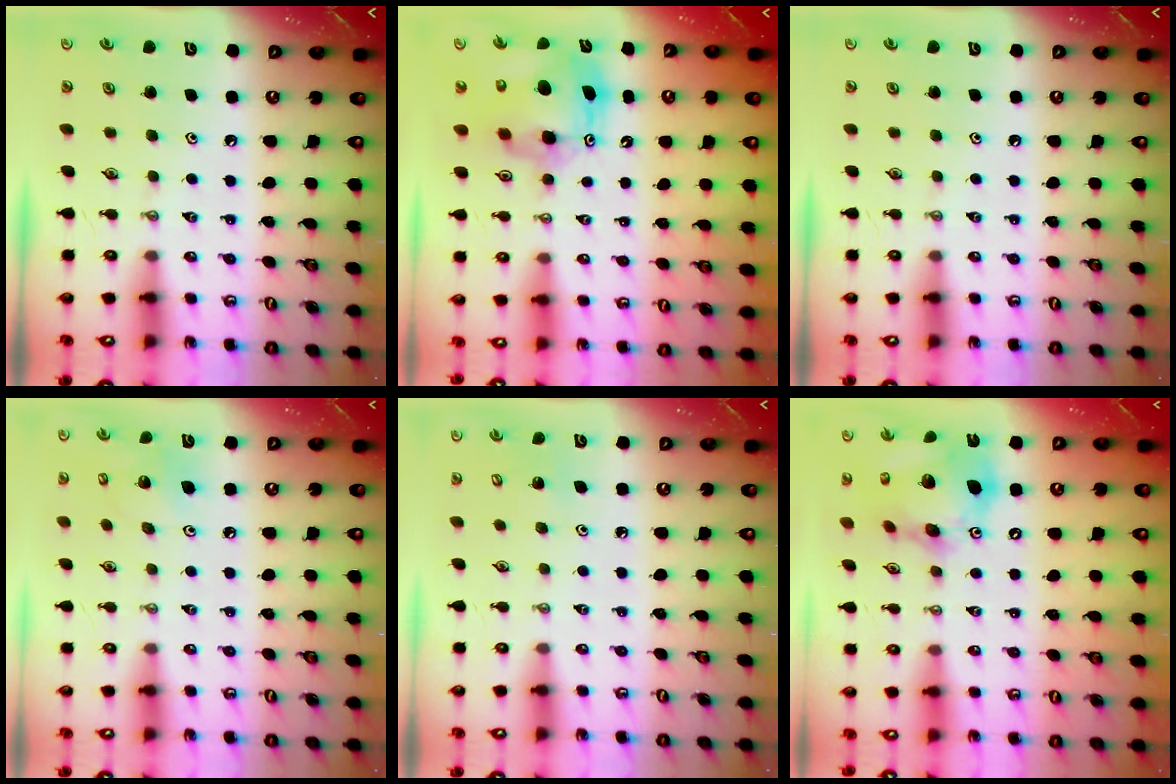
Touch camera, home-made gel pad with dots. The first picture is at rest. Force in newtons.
{"total": 12.5, "press": 12.5, "slide": 1.1}
{"total": 0.0}
{"total": 6.4, "press": 6.3, "slide": 1.1}
{"total": 2.8, "press": 2.8, "slide": 0.2}
{"total": 18.8, "press": 18.6, "slide": 2.5}